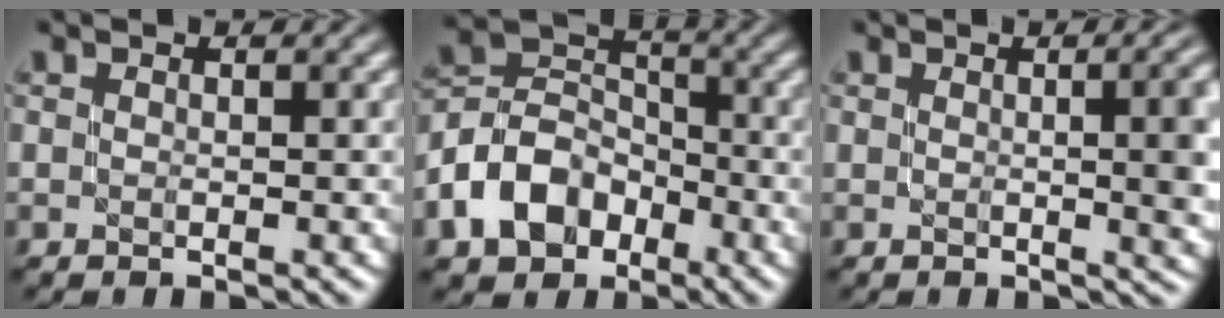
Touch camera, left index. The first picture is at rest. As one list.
[{"total": 7.1, "force": [-3.6, 5.1, 3.3], "torque": [-0.063, 0.007, -0.084]}, {"total": 6.3, "force": [0.4, 2.3, 5.8], "torque": [-0.043, 0.008, 0.009]}]